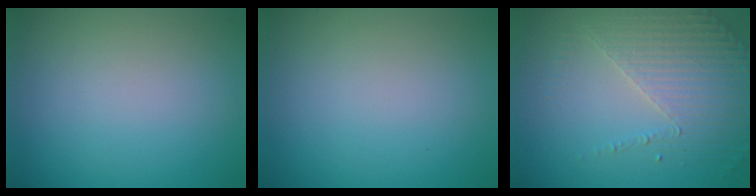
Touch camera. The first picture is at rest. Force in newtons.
{"total": 0.0}
{"total": 4.2, "press": 3.1, "slide": 2.9}